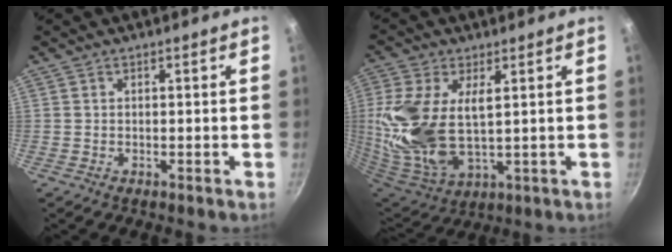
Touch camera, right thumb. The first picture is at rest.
{"total": 17.9, "force": [1.9, 9.3, 15.2], "torque": [-0.339, -0.014, 0.052]}